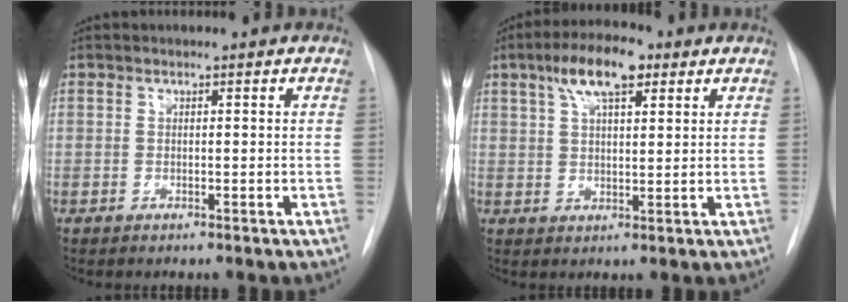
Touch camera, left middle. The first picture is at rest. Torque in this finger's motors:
{"motor_torque": [0.91, -0.55, 0.17, 0.05]}